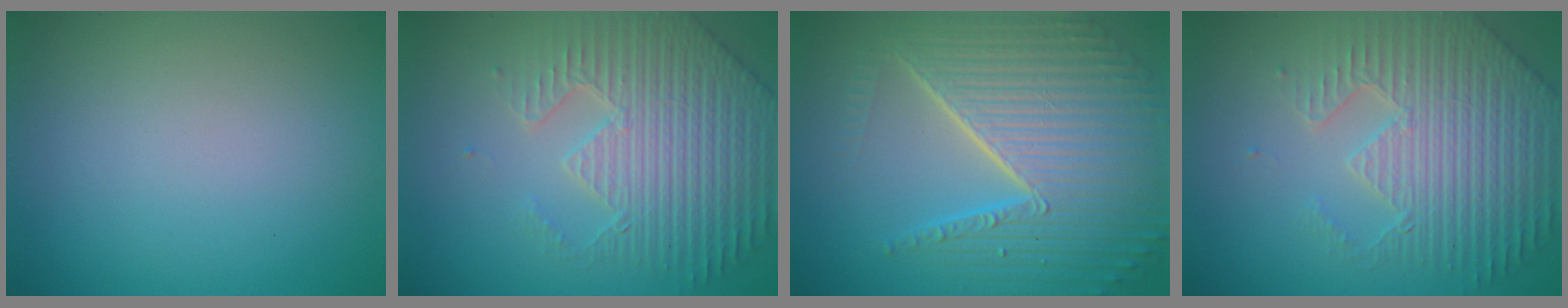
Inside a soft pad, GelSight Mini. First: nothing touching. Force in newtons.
{"total": 6.7, "press": 5.3, "slide": 4.2}
{"total": 9.5, "press": 6.0, "slide": 7.4}
{"total": 6.7, "press": 5.3, "slide": 4.2}